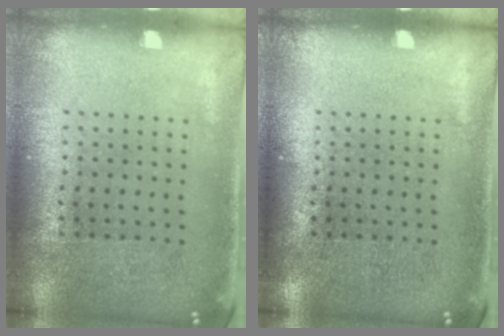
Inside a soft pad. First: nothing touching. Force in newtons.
{"total": 0.0}